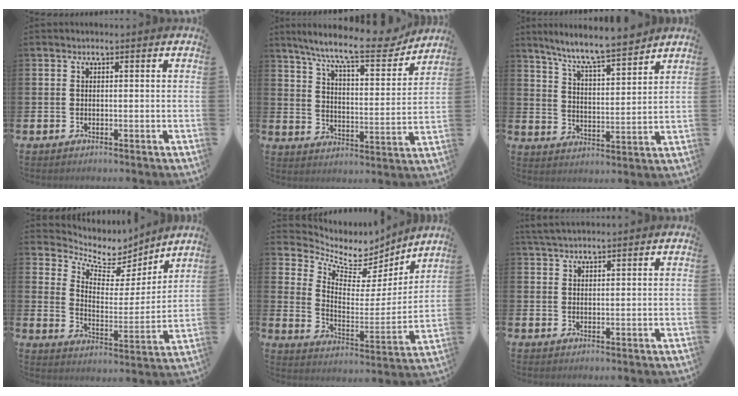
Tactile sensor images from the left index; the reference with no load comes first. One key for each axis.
{"total": 10.7, "fx": 9.3, "fy": 1.5, "fz": 5.2, "tx": -0.121, "ty": -0.053, "tz": 0.154}
{"total": 8.0, "fx": 7.5, "fy": 0.1, "fz": 2.6, "tx": -0.081, "ty": -0.049, "tz": 0.133}
{"total": 6.7, "fx": 5.9, "fy": 2.8, "fz": 1.2, "tx": -0.054, "ty": -0.048, "tz": 0.099}
{"total": 7.5, "fx": 6.6, "fy": 3.3, "fz": 1.5, "tx": -0.054, "ty": -0.055, "tz": 0.110}
{"total": 2.8, "fx": 2.6, "fy": 0.6, "fz": 0.9, "tx": -0.020, "ty": -0.004, "tz": 0.048}